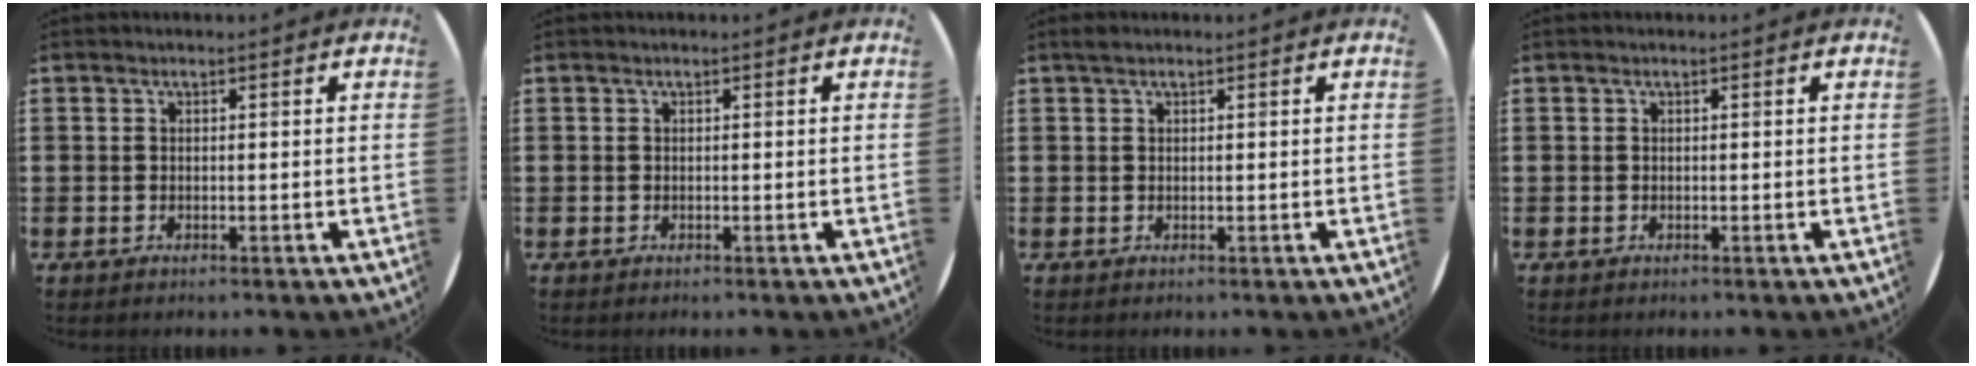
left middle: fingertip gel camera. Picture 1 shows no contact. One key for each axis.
{"total": 0.0}
{"total": 0.7, "fx": 0.6, "fy": 0.3, "fz": 0.2, "tx": -0.004, "ty": 0.004, "tz": 0.010}
{"total": 0.0}